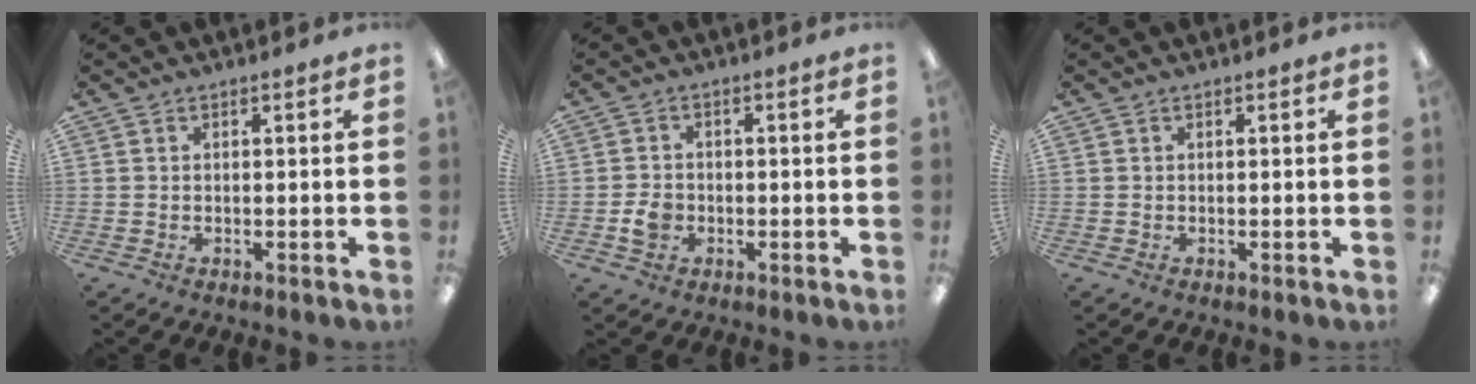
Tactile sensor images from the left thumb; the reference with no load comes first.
{"total": 3.7, "force": [-1.0, 3.0, 2.0], "torque": [-0.032, 0.007, -0.015]}
{"total": 0.0}